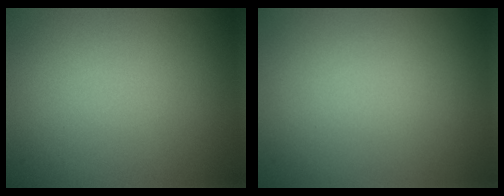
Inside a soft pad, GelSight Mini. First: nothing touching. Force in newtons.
{"total": 0.0}